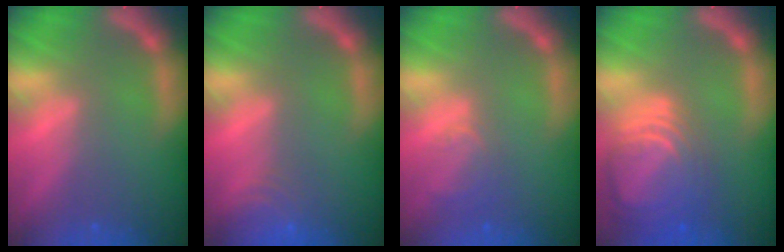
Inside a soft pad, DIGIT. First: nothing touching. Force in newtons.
{"total": 4.0}
{"total": 2.5}
{"total": 9.5}